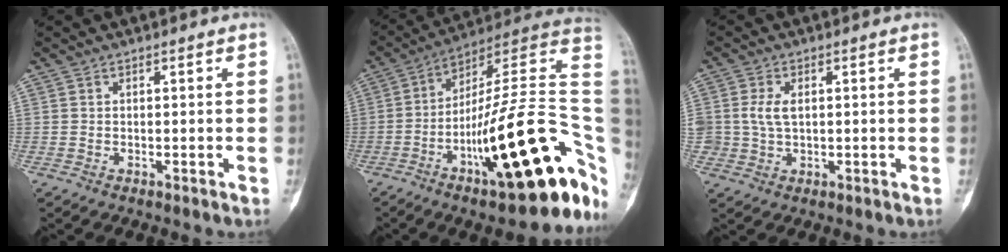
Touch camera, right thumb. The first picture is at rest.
{"total": 28.4, "force": [-8.6, 7.8, 25.9], "torque": [-0.309, 0.063, -0.127]}
{"total": 3.9, "force": [0.5, 2.6, 2.9], "torque": [-0.060, 0.001, 0.014]}